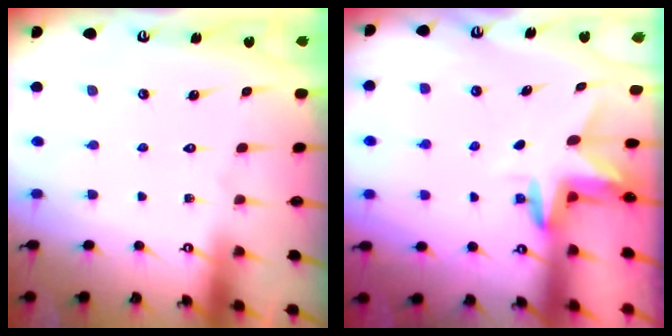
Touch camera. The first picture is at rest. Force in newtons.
{"total": 3.2, "press": 3.2, "slide": 0.3}